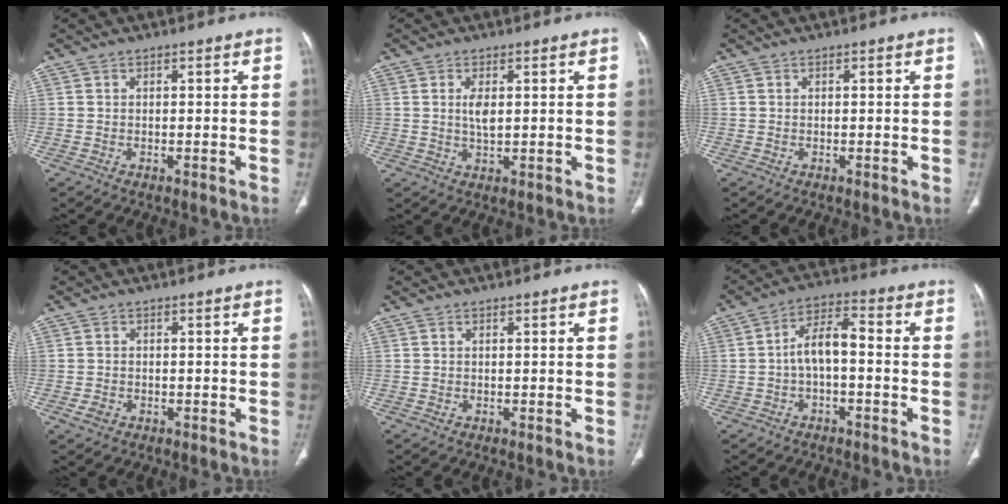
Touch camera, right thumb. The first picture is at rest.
{"total": 3.2, "force": [0.7, 1.3, 2.8], "torque": [-0.054, -0.006, 0.015]}
{"total": 0.0}
{"total": 1.8, "force": [-0.8, 1.4, 0.9], "torque": [-0.015, 0.005, -0.011]}
{"total": 0.0}
{"total": 6.9, "force": [-1.1, 3.2, 6.0], "torque": [-0.105, 0.039, -0.028]}